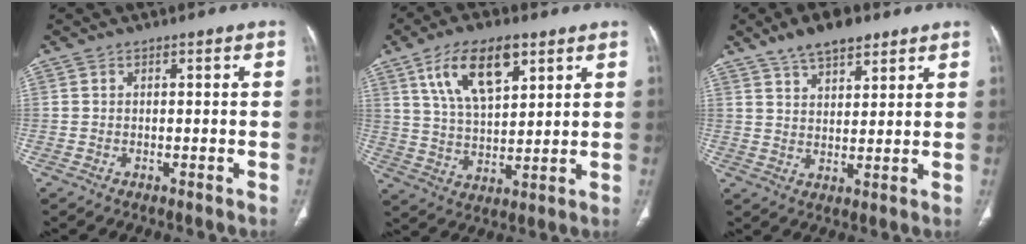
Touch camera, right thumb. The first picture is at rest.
{"total": 13.5, "force": [6.9, 6.2, 9.8], "torque": [-0.152, -0.020, 0.130]}
{"total": 9.1, "force": [6.3, 4.1, 5.2], "torque": [-0.065, -0.025, 0.108]}